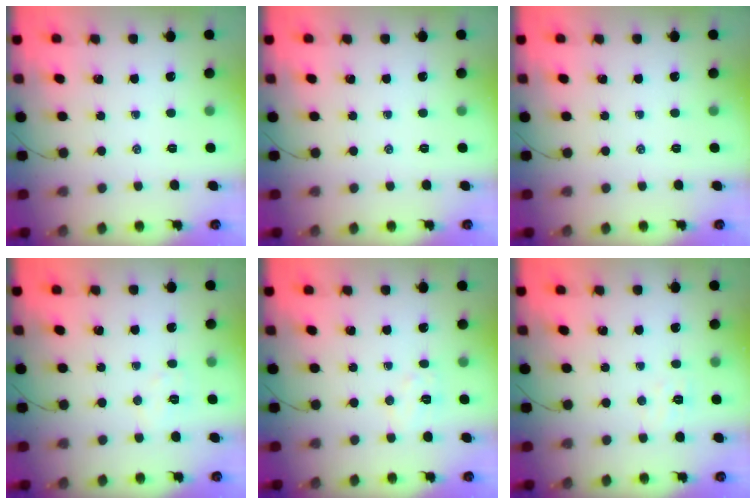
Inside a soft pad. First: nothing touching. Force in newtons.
{"total": 0.0}
{"total": 0.0}
{"total": 4.1, "press": 4.0, "slide": 1.0}
{"total": 5.0, "press": 4.9, "slide": 1.2}
{"total": 3.3, "press": 3.2, "slide": 0.9}